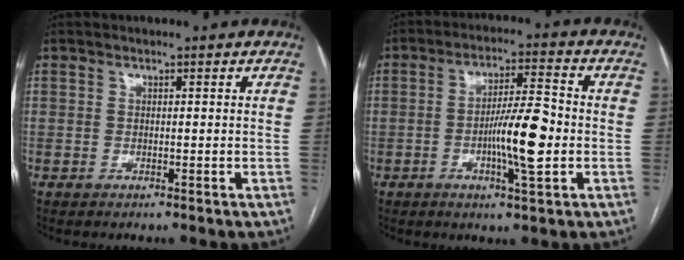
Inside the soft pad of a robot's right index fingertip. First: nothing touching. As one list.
[{"total": 9.4, "force": [-1.8, 1.1, 9.1], "torque": [-0.157, 0.002, -0.032]}]